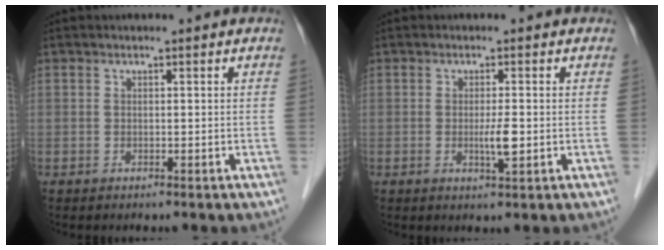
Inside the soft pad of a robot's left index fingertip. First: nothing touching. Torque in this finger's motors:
{"motor_torque": [0.73, 0.49, 0.27, 0.05]}